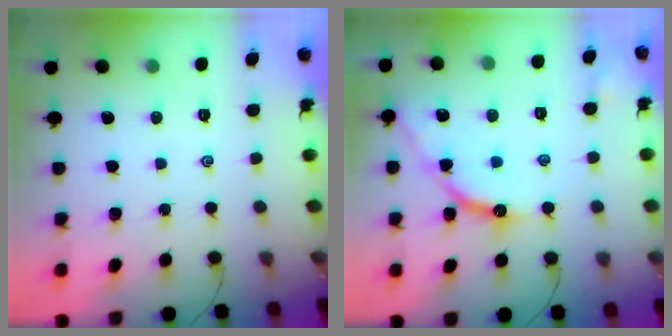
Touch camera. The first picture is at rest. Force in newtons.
{"total": 10.2, "press": 10.2, "slide": 1.0}